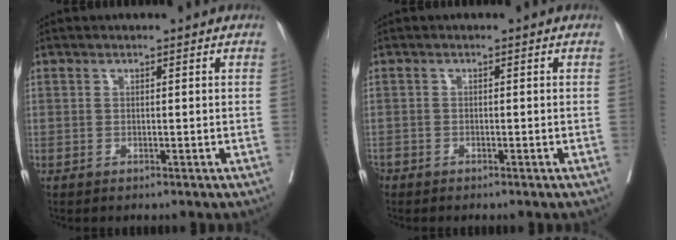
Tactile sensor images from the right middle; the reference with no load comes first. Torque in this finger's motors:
{"motor_torque": [0.46, -0.41, 0.19, 0.07]}